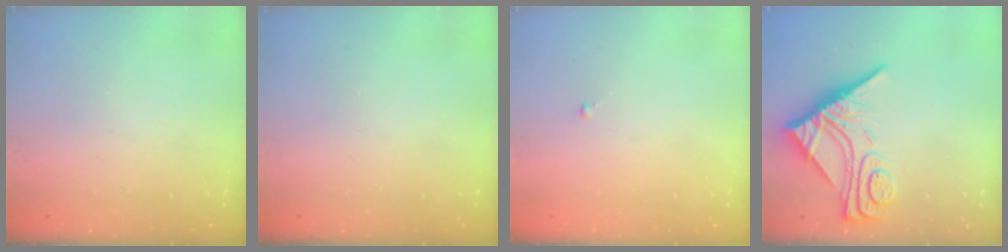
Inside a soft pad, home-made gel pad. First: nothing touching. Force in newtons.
{"total": 0.0}
{"total": 0.0}
{"total": 13.4, "press": 13.4, "slide": 1.1}